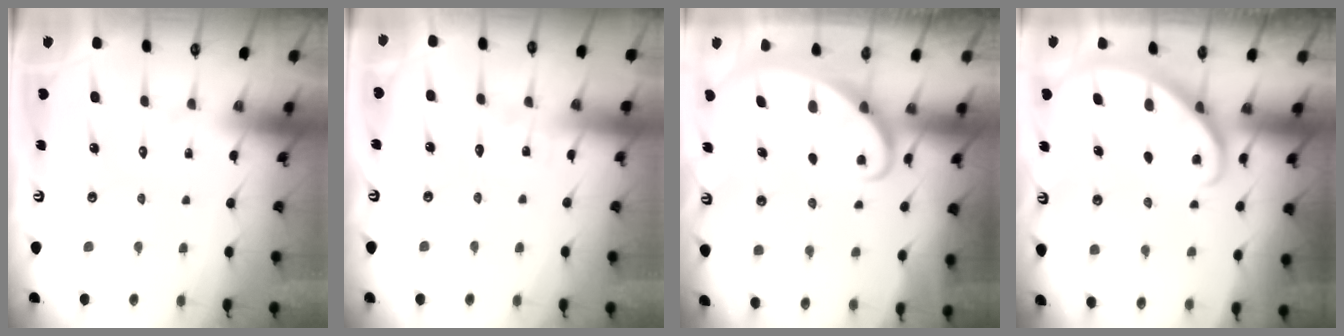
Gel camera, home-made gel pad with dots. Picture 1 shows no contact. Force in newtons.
{"total": 3.3, "press": 3.2, "slide": 0.4}
{"total": 2.0, "press": 2.0, "slide": 0.2}
{"total": 2.3, "press": 2.3, "slide": 0.2}